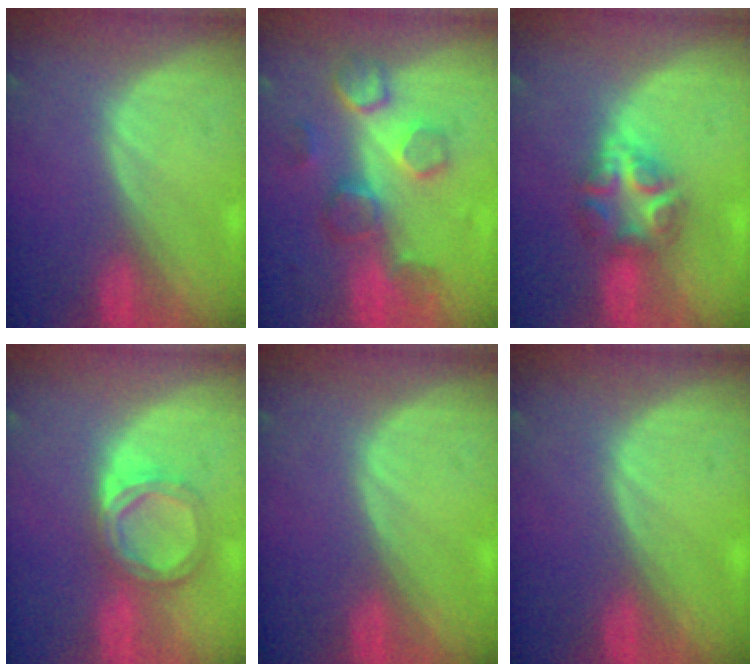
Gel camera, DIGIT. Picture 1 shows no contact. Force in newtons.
{"total": 8.5, "press": 7.7, "slide": 3.6}
{"total": 6.1, "press": 6.1, "slide": 0.9}
{"total": 5.2, "press": 5.0, "slide": 1.3}
{"total": 0.0}
{"total": 0.0}